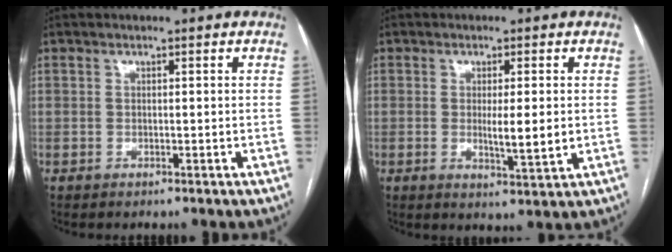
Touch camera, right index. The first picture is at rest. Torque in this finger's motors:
{"motor_torque": [1.31, 0.11, 0.53, 0.09]}